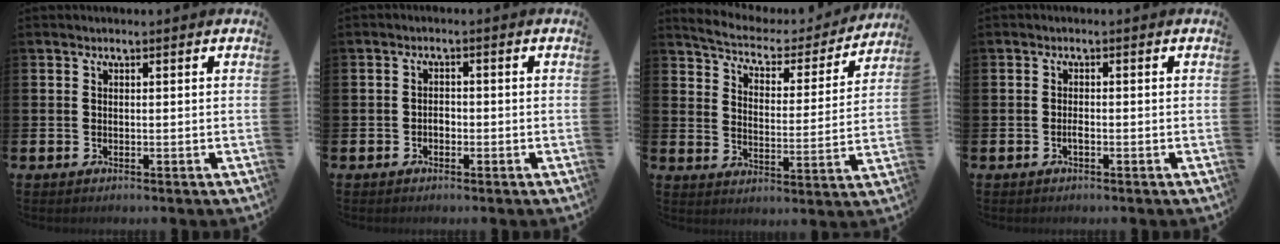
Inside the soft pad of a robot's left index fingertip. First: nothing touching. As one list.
[{"total": 1.3, "force": [-0.5, 1.0, 0.6], "torque": [-0.004, -0.001, -0.014]}, {"total": 6.1, "force": [5.7, 1.5, 1.6], "torque": [-0.056, -0.045, 0.093]}, {"total": 1.0, "force": [-0.4, 0.2, 0.8], "torque": [-0.016, -0.002, -0.007]}]